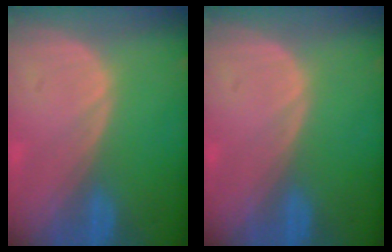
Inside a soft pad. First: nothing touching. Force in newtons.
{"total": 0.0}